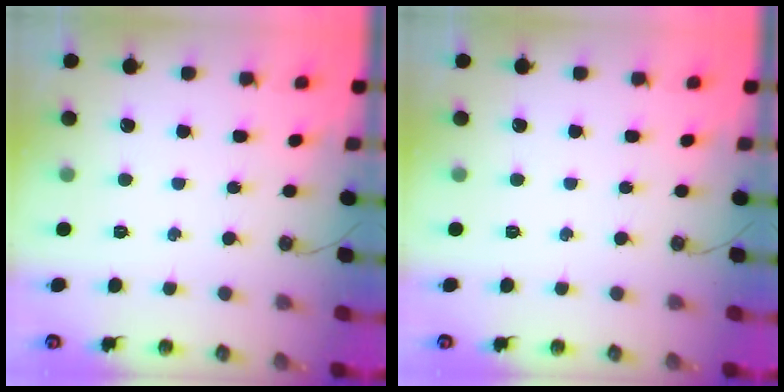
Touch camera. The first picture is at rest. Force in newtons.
{"total": 0.0}